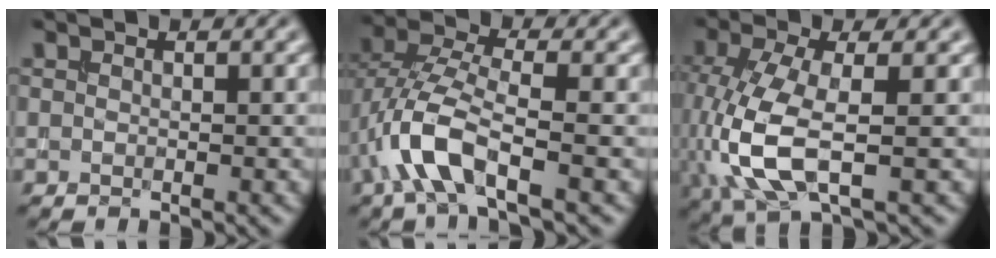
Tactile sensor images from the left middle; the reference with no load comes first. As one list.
[{"total": 5.9, "force": [-2.6, 2.0, 4.9], "torque": [-0.110, 0.006, -0.062]}, {"total": 7.4, "force": [-1.3, 2.8, 6.7], "torque": [-0.170, -0.003, -0.029]}]